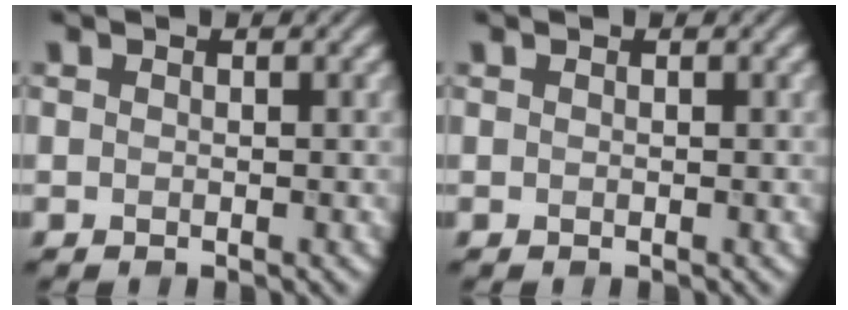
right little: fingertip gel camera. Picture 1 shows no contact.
{"total": 0.0}